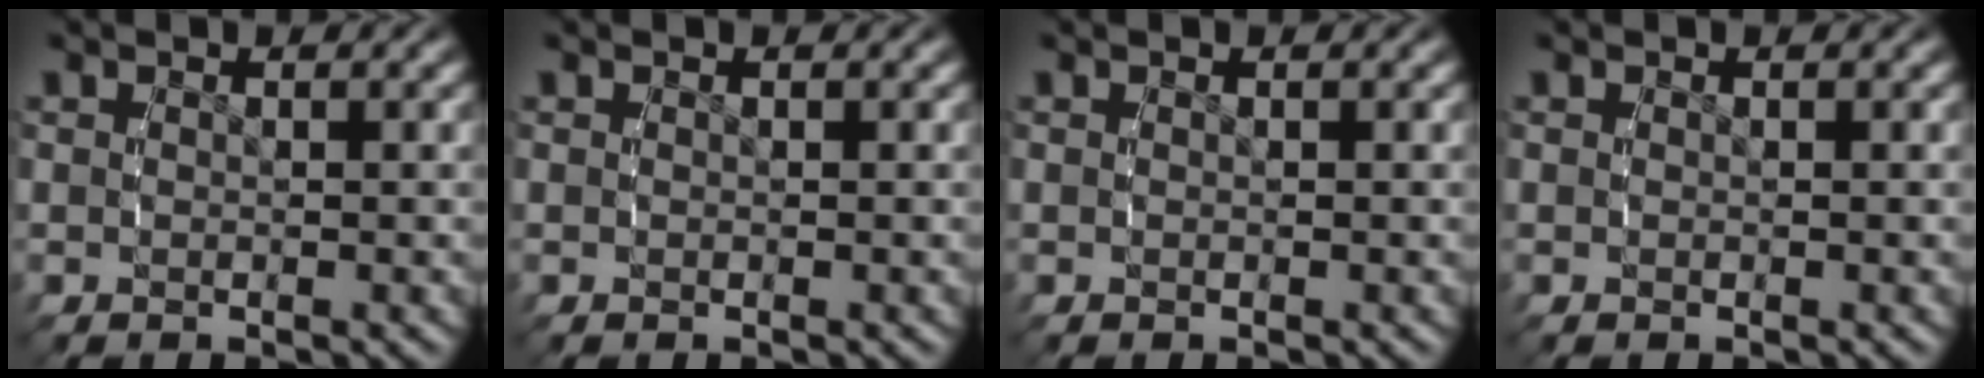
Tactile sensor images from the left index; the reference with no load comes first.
{"total": 0.0}
{"total": 0.0}
{"total": 0.0}